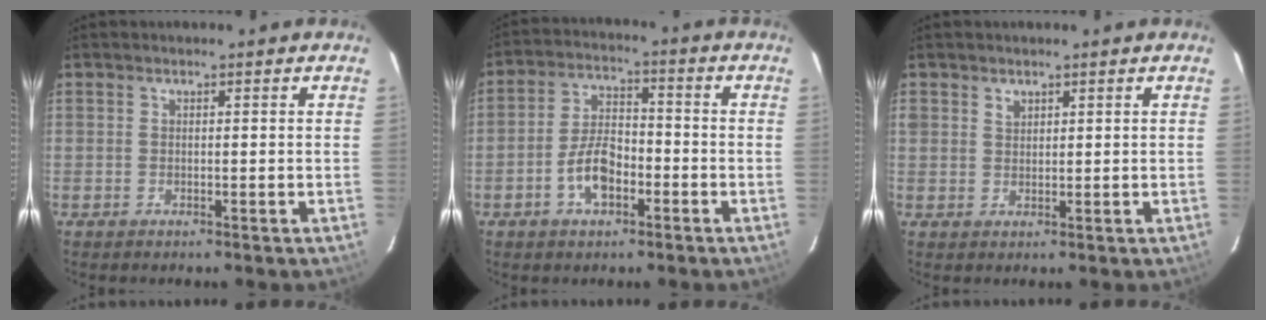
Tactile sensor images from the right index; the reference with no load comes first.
{"total": 8.0, "force": [-3.5, 4.2, 5.9], "torque": [-0.118, 0.014, -0.058]}
{"total": 2.0, "force": [1.2, 1.5, 0.5], "torque": [-0.003, 0.005, 0.022]}